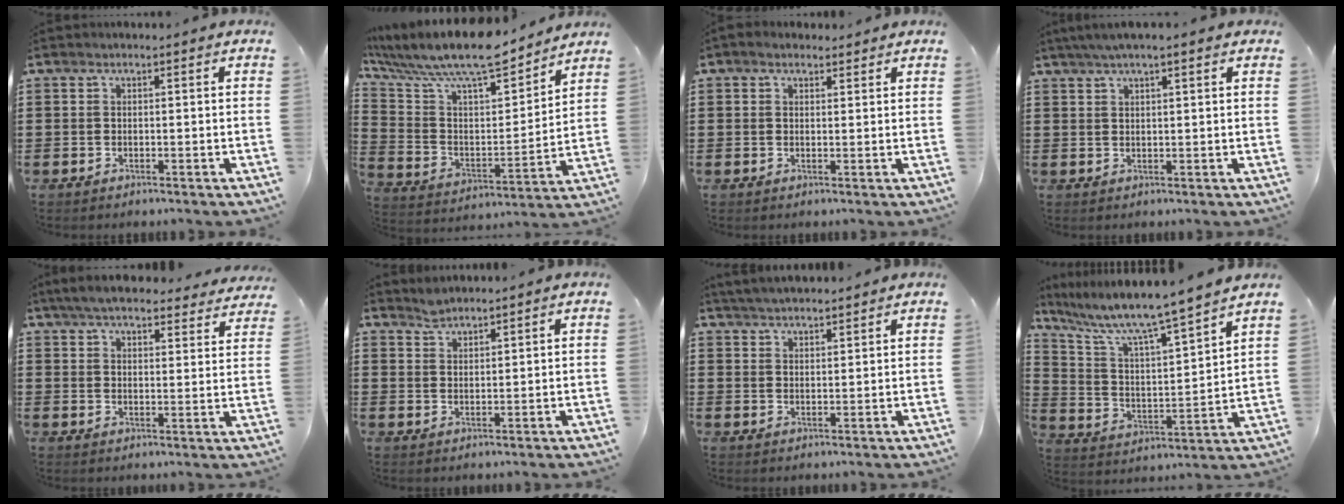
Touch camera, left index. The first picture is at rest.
{"total": 11.2, "force": [9.8, 2.3, 4.8], "torque": [-0.127, -0.068, 0.168]}
{"total": 1.4, "force": [1.0, 0.9, 0.4], "torque": [-0.010, 0.007, 0.019]}
{"total": 2.9, "force": [1.9, 0.3, 2.2], "torque": [-0.045, 0.007, 0.035]}
{"total": 5.4, "force": [5.0, 0.7, 1.7], "torque": [-0.053, -0.018, 0.090]}
{"total": 2.0, "force": [1.9, 0.3, 0.1], "torque": [-0.006, 0.001, 0.038]}
{"total": 3.2, "force": [3.2, 0.0, 0.5], "torque": [-0.017, -0.004, 0.060]}
{"total": 7.5, "force": [6.6, -0.4, 3.6], "torque": [-0.102, -0.057, 0.102]}